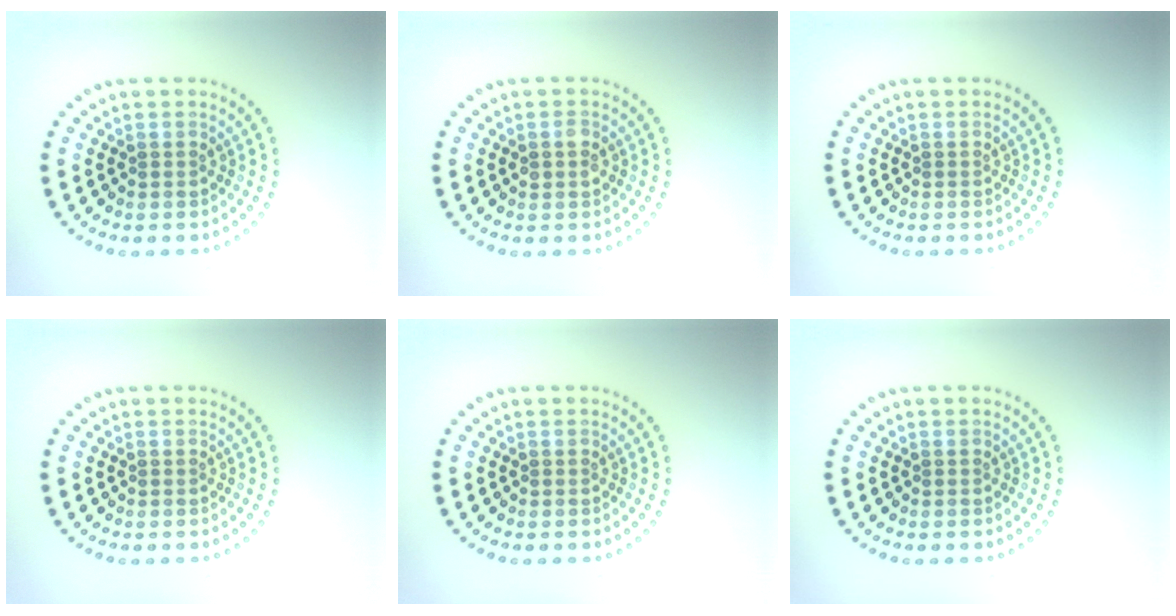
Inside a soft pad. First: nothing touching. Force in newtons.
{"total": 1.2, "press": 1.2, "slide": 0.1}
{"total": 0.0}
{"total": 0.0}
{"total": 0.0}
{"total": 0.0}